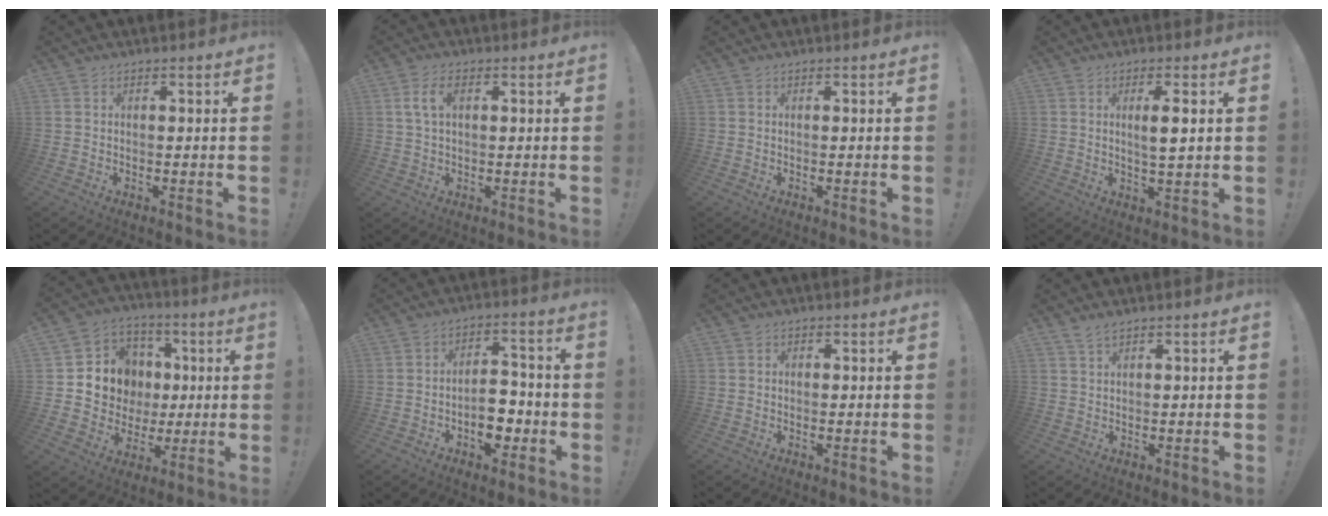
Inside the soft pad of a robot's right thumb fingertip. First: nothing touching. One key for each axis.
{"total": 5.8, "fx": 1.5, "fy": 3.3, "fz": 4.6, "tx": -0.092, "ty": 0.005, "tz": 0.026}
{"total": 0.0}
{"total": 5.0, "fx": 1.4, "fy": 0.6, "fz": 4.7, "tx": -0.069, "ty": -0.012, "tz": 0.016}
{"total": 12.3, "fx": 0.9, "fy": 11.8, "fz": 3.6, "tx": -0.047, "ty": 0.003, "tz": 0.043}
{"total": 9.4, "fx": -3.1, "fy": 5.9, "fz": 6.6, "tx": -0.085, "ty": 0.022, "tz": -0.052}
{"total": 0.7, "fx": 0.1, "fy": 0.7, "fz": 0.3, "tx": 0.004, "ty": -0.002, "tz": 0.001}
{"total": 2.1, "fx": 1.7, "fy": 0.5, "fz": 1.2, "tx": -0.029, "ty": -0.005, "tz": 0.032}